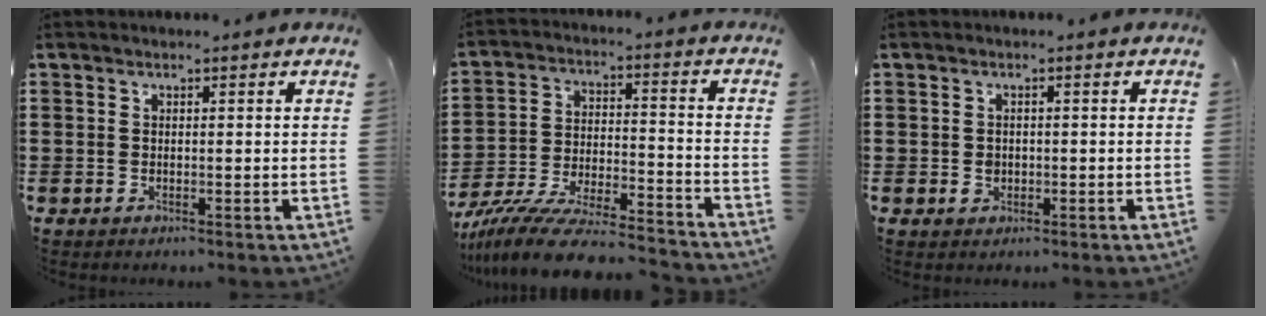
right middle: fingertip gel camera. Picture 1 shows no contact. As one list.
[{"total": 10.6, "force": [-9.7, 1.0, 4.2], "torque": [-0.087, 0.012, -0.194]}, {"total": 1.5, "force": [-0.2, 1.3, 0.8], "torque": [-0.017, 0.006, -0.005]}]